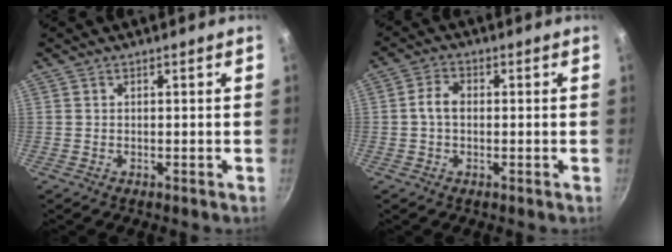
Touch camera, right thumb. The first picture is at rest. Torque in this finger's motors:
{"motor_torque": [0.05, 0.05, 0.69, -0.01, 0.00]}